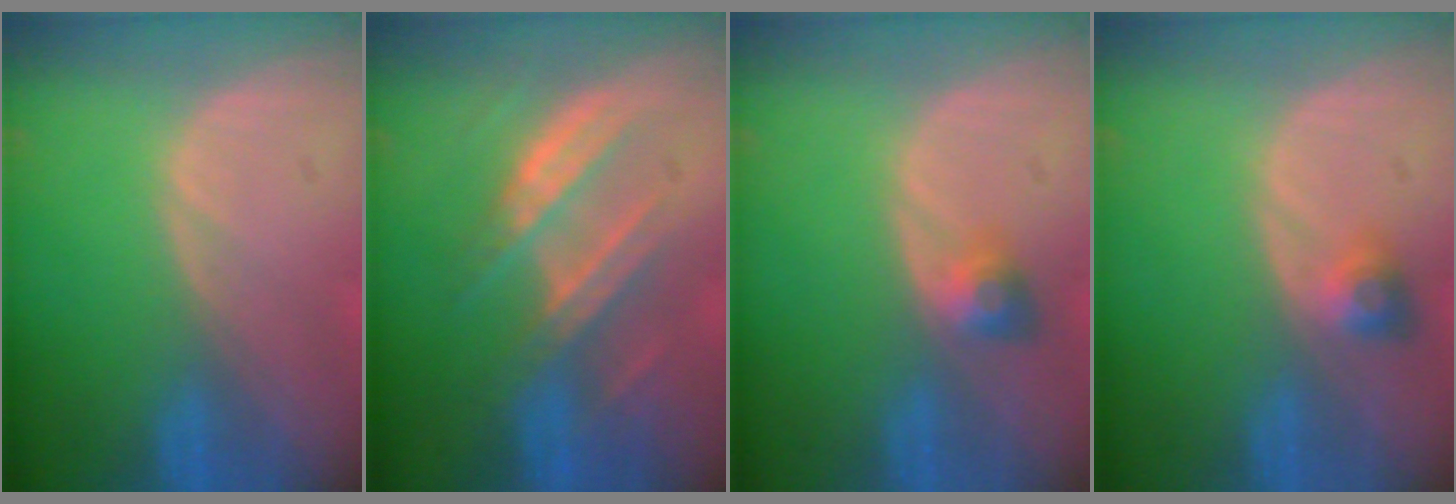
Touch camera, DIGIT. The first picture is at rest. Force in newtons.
{"total": 7.4, "press": 7.2, "slide": 1.9}
{"total": 3.0, "press": 2.6, "slide": 1.3}
{"total": 2.9, "press": 2.7, "slide": 1.2}